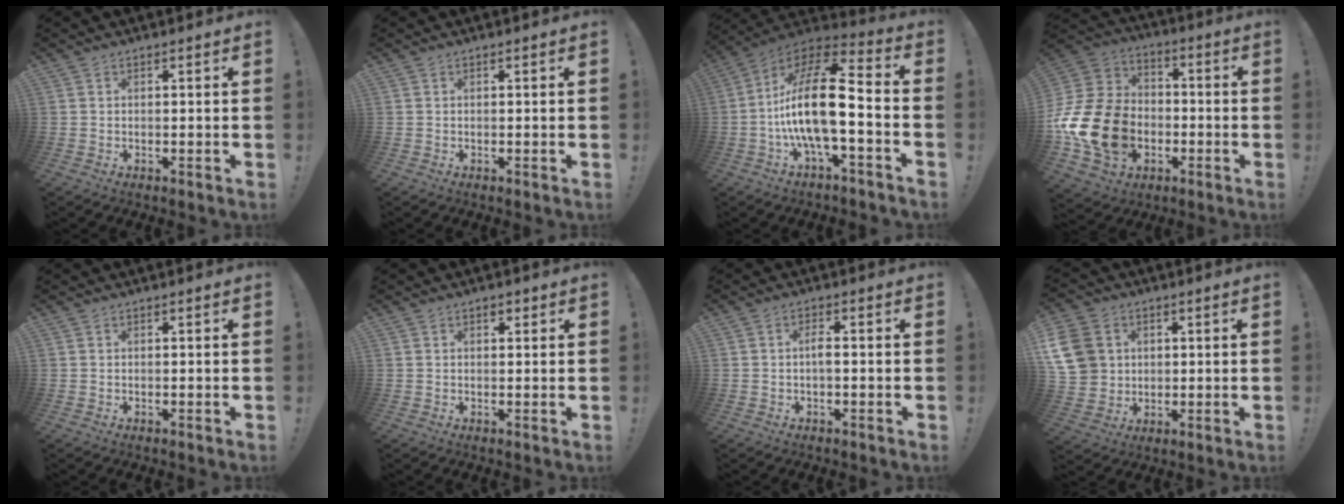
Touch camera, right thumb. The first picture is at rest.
{"total": 0.0}
{"total": 21.0, "force": [-3.3, 7.3, 19.4], "torque": [-0.378, 0.018, -0.060]}
{"total": 21.7, "force": [-5.9, 16.5, 12.8], "torque": [-0.253, 0.036, -0.084]}
{"total": 0.0}
{"total": 1.5, "force": [0.8, 0.9, 0.8], "torque": [-0.006, -0.001, 0.012]}
{"total": 2.5, "force": [-0.5, 0.5, 2.5], "torque": [-0.053, 0.006, -0.011]}
{"total": 12.5, "force": [2.9, 10.7, 5.8], "torque": [-0.110, -0.005, 0.062]}